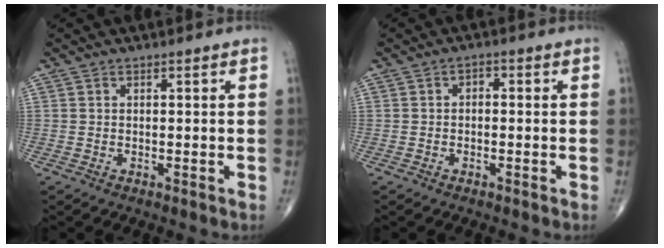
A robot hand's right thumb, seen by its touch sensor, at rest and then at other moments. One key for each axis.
{"total": 1.4, "fx": -0.1, "fy": 1.0, "fz": 1.1, "tx": -0.004, "ty": 0.007, "tz": -0.009}